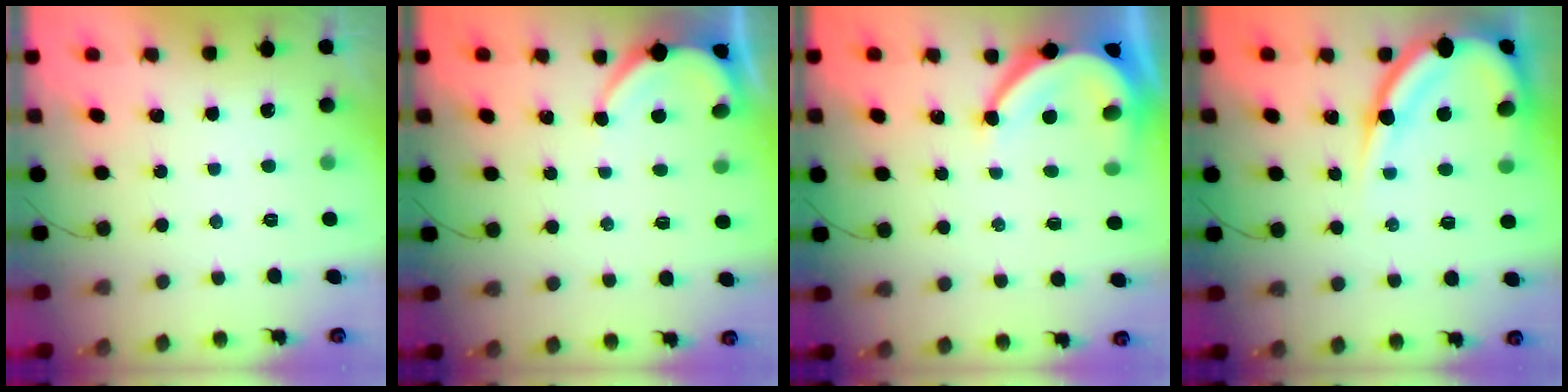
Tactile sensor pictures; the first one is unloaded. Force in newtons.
{"total": 3.1, "press": 3.0, "slide": 0.4}
{"total": 8.3, "press": 8.3, "slide": 0.6}
{"total": 13.3, "press": 13.3, "slide": 1.3}